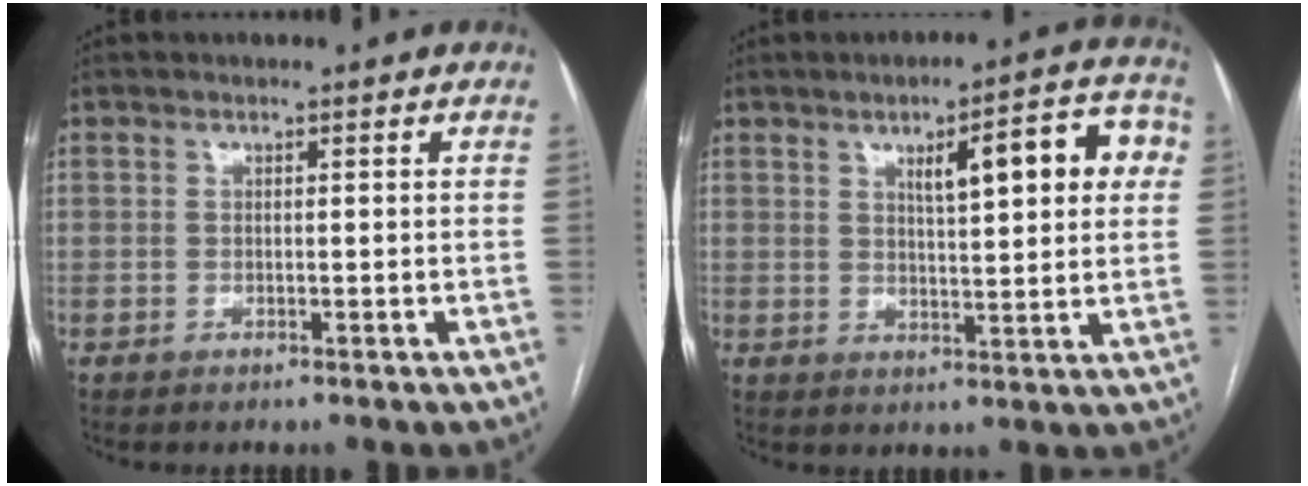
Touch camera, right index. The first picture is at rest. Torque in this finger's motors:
{"motor_torque": [0.86, 0.68, 0.22, 0.09]}